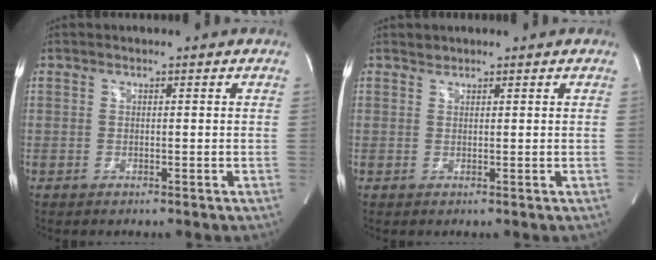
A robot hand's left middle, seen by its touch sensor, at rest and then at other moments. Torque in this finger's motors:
{"motor_torque": [0.00, 0.00, 0.00, 0.00]}